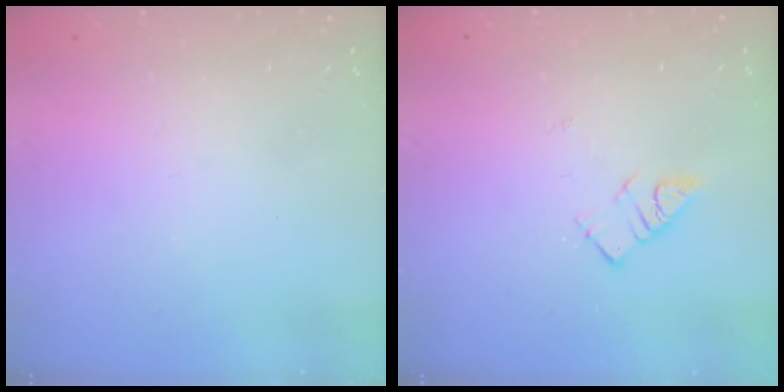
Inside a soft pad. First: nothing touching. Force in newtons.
{"total": 5.0, "press": 5.0, "slide": 0.2}